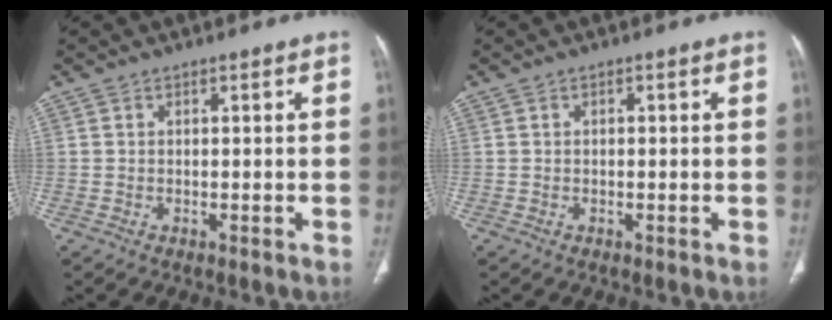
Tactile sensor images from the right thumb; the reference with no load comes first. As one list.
[{"total": 0.5, "force": [0.1, 0.2, 0.5], "torque": [-0.012, 0.004, 0.003]}]